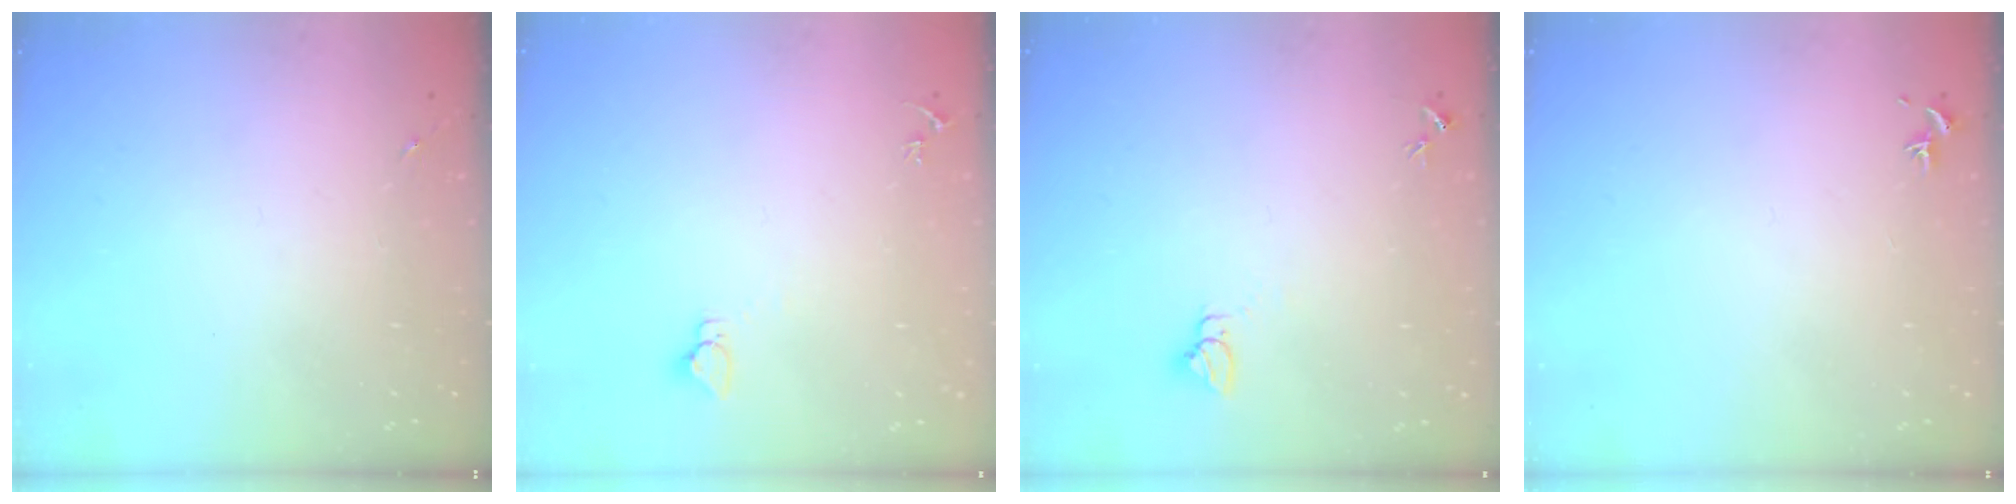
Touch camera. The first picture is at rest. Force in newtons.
{"total": 2.8, "press": 2.8, "slide": 0.2}
{"total": 2.7, "press": 2.7, "slide": 0.1}
{"total": 0.8, "press": 0.7, "slide": 0.3}